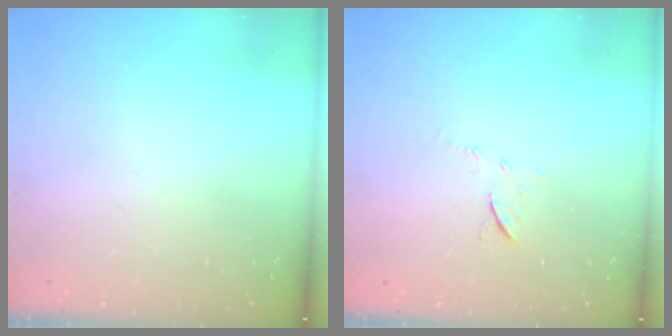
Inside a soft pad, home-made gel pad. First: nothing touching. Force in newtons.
{"total": 5.6, "press": 5.6, "slide": 0.6}